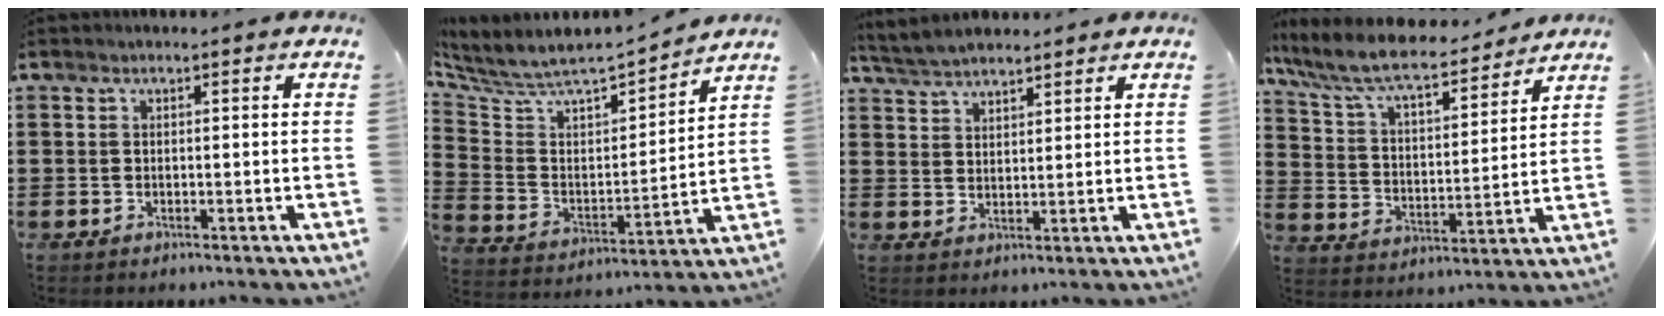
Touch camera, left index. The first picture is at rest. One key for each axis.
{"total": 5.6, "fx": 5.2, "fy": 1.4, "fz": 1.7, "tx": -0.064, "ty": -0.049, "tz": 0.083}
{"total": 3.9, "fx": 3.8, "fy": 0.8, "fz": 0.7, "tx": -0.028, "ty": -0.006, "tz": 0.070}
{"total": 9.1, "fx": 7.9, "fy": 1.4, "fz": 4.4, "tx": -0.115, "ty": -0.044, "tz": 0.133}